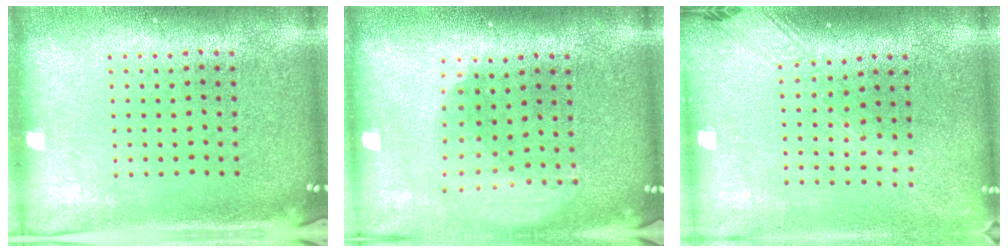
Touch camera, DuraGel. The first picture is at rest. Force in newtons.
{"total": 1.8, "press": 1.4, "slide": 1.2}
{"total": 1.8, "press": 1.4, "slide": 1.0}